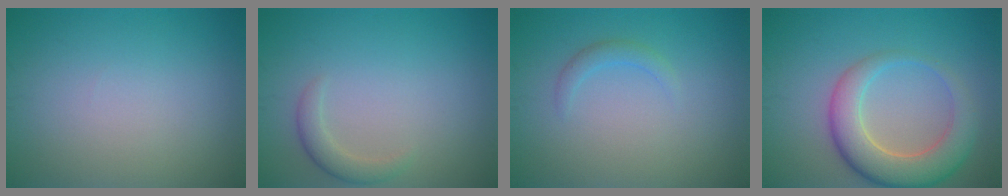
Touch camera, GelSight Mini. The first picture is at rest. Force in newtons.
{"total": 1.8, "press": 1.8, "slide": 0.0}
{"total": 1.3, "press": 1.3, "slide": 0.1}
{"total": 6.4, "press": 6.4, "slide": 0.4}